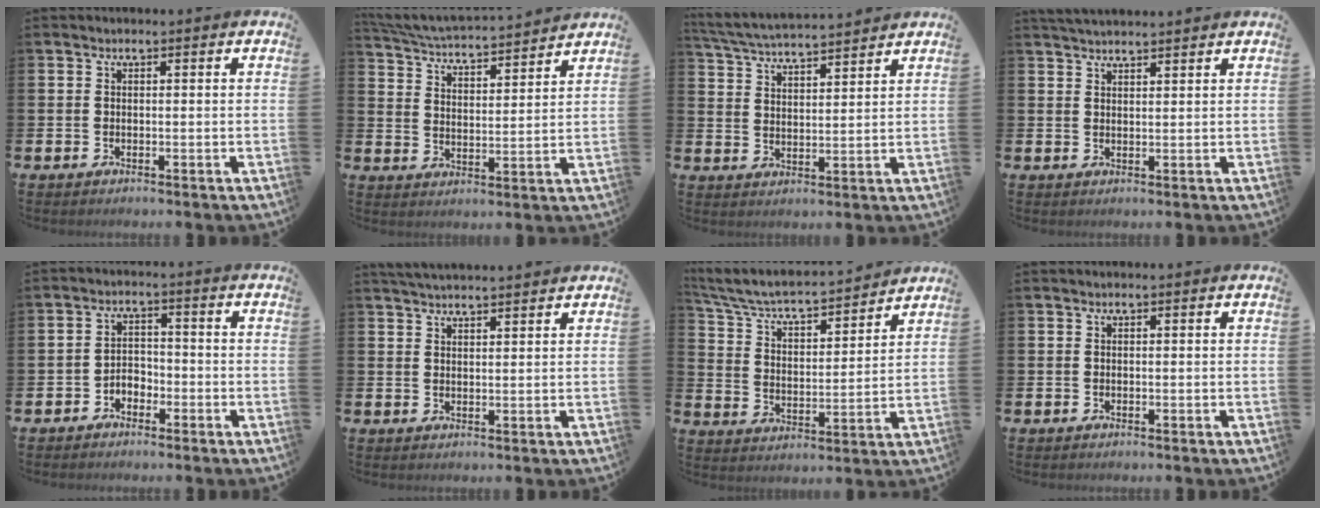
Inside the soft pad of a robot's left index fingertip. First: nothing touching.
{"total": 4.9, "force": [4.9, 0.1, 0.6], "torque": [-0.037, -0.044, 0.082]}
{"total": 5.0, "force": [4.9, 0.2, 0.9], "torque": [-0.040, -0.032, 0.085]}
{"total": 2.8, "force": [2.8, 0.2, 0.4], "torque": [-0.012, -0.009, 0.052]}
{"total": 2.4, "force": [-2.0, 1.3, 0.3], "torque": [-0.018, 0.007, -0.044]}
{"total": 3.1, "force": [3.1, 0.1, 0.3], "torque": [-0.012, -0.010, 0.057]}
{"total": 5.9, "force": [5.5, 1.2, 1.9], "torque": [-0.068, -0.047, 0.089]}
{"total": 0.0}